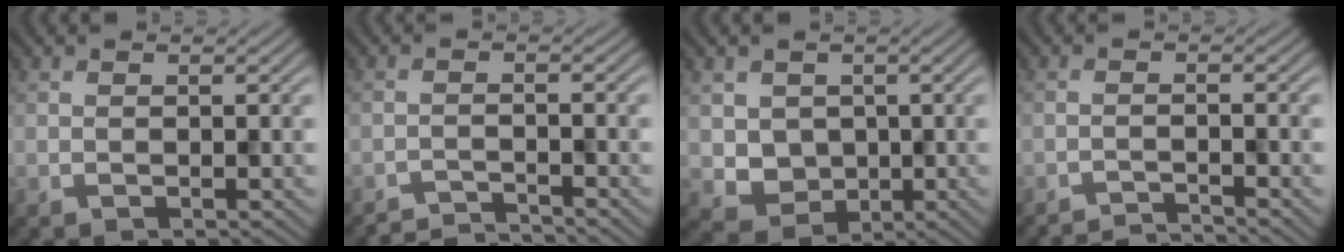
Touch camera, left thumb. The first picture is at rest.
{"total": 3.2, "force": [-3.2, 0.1, 0.7], "torque": [-0.008, 0.003, -0.063]}
{"total": 4.4, "force": [0.6, 4.1, 1.7], "torque": [-0.049, -0.013, 0.008]}
{"total": 2.9, "force": [-2.8, 0.1, 0.9], "torque": [-0.009, 0.004, -0.056]}